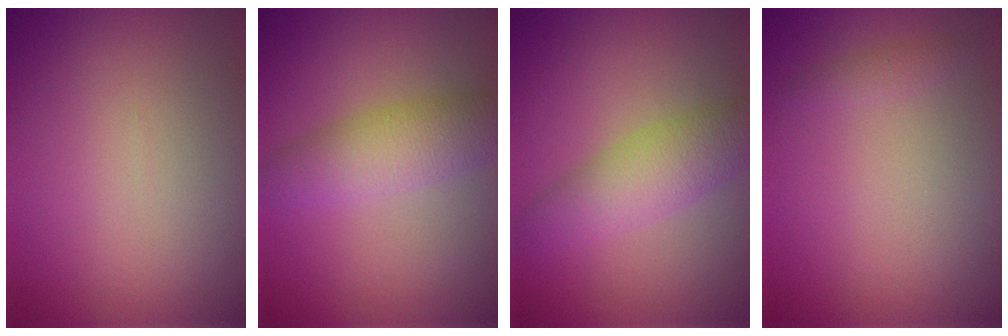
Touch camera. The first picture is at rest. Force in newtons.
{"total": 4.5, "press": 4.5, "slide": 0.1}
{"total": 4.5, "press": 4.5, "slide": 0.0}
{"total": 0.8, "press": 0.8, "slide": 0.1}